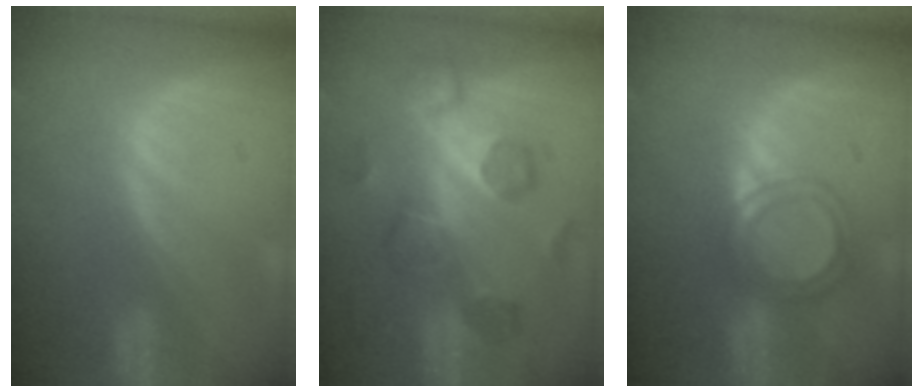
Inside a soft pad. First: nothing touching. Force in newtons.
{"total": 8.7, "press": 8.4, "slide": 2.2}
{"total": 4.7, "press": 4.5, "slide": 1.3}